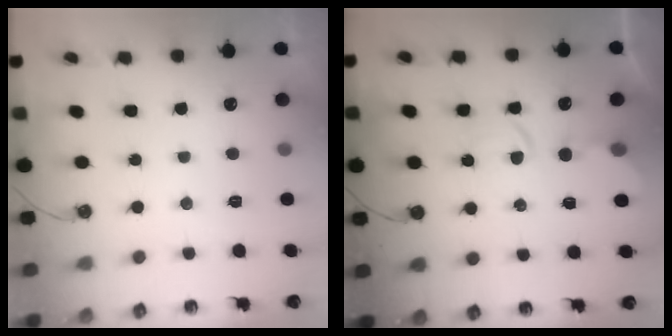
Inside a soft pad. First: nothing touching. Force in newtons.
{"total": 3.8, "press": 3.8, "slide": 0.5}